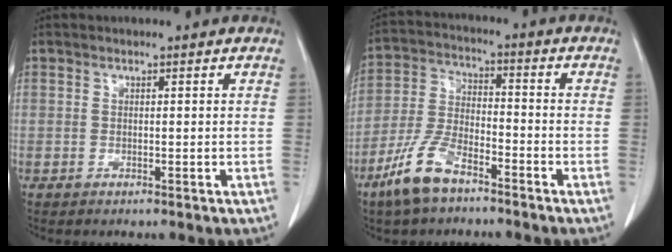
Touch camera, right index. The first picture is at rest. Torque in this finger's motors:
{"motor_torque": [-0.27, -0.50, -0.23, -0.13]}